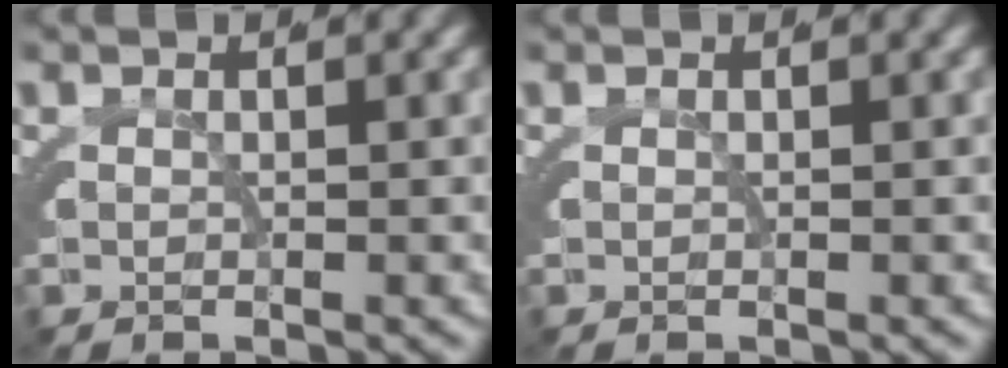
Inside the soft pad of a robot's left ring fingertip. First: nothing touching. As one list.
[{"total": 0.0}]